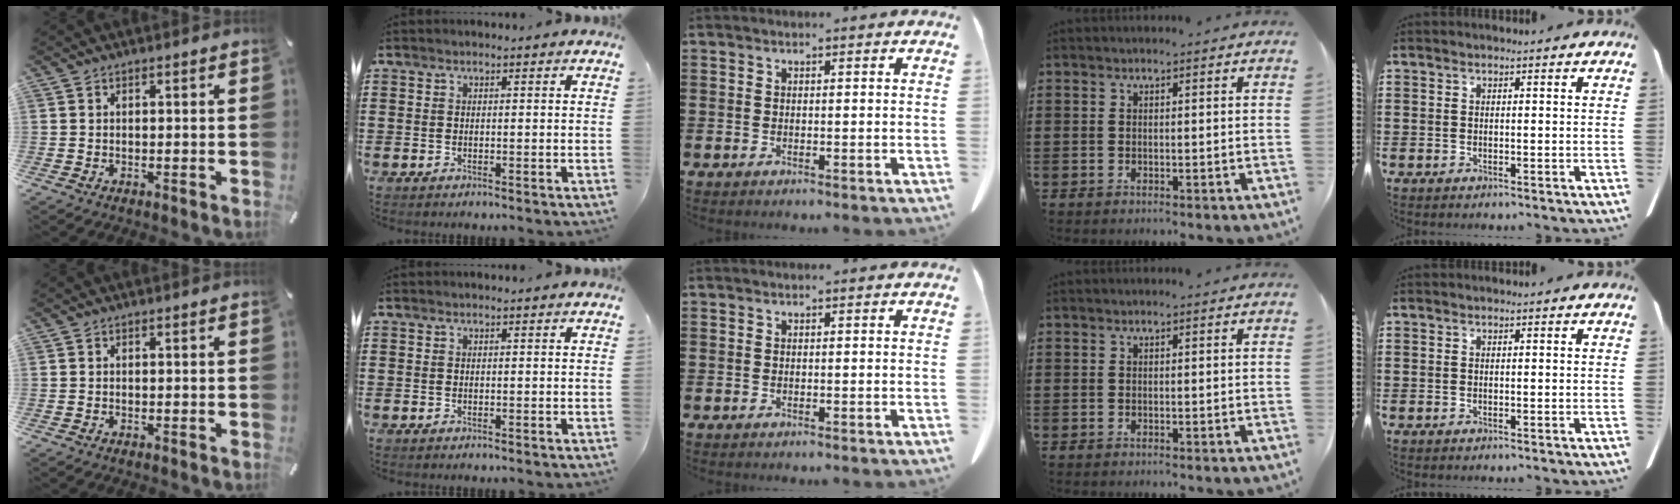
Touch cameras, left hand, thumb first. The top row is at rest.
{}